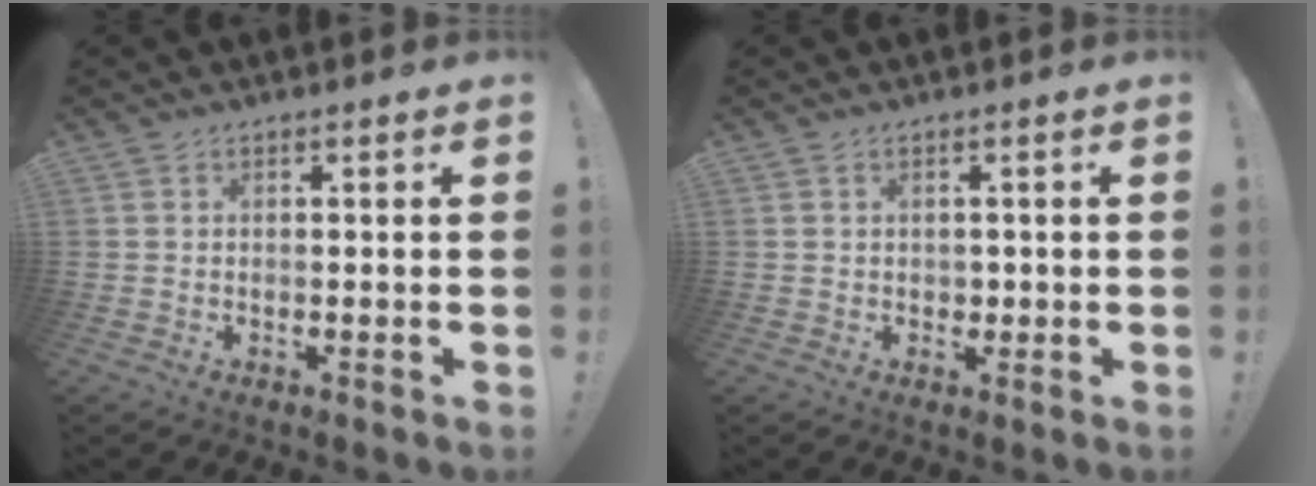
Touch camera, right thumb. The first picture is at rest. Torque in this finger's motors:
{"motor_torque": [-0.04, -0.17, 0.09, 0.00, -0.01]}